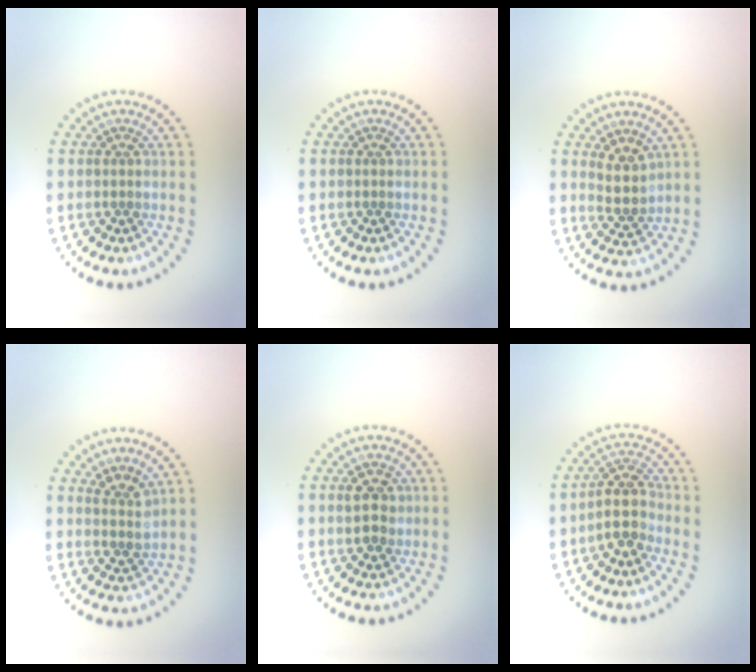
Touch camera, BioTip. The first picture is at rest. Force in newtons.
{"total": 0.0}
{"total": 2.6, "press": 2.1, "slide": 1.5}
{"total": 2.0, "press": 1.5, "slide": 1.2}
{"total": 2.4, "press": 2.4, "slide": 0.4}
{"total": 3.0, "press": 2.6, "slide": 1.5}